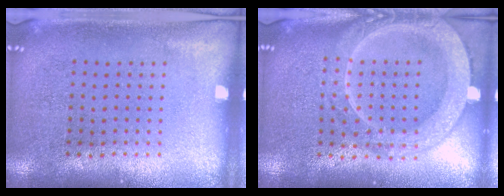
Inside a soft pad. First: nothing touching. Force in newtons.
{"total": 2.7, "press": 2.7, "slide": 0.3}